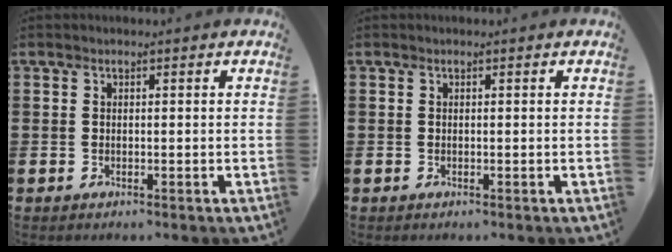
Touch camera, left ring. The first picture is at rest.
{"total": 0.0}